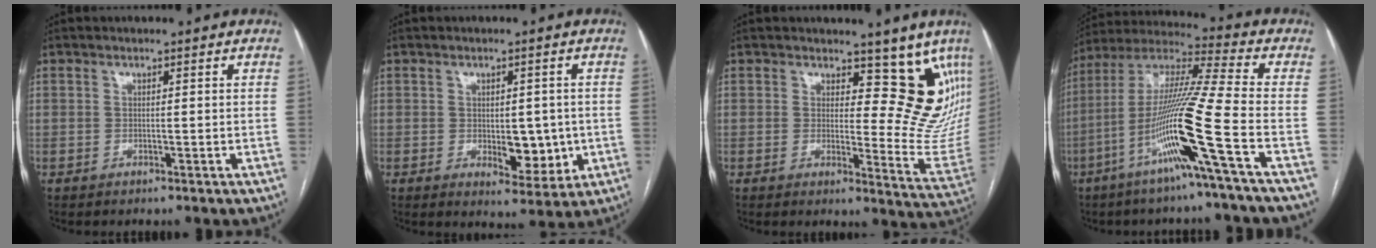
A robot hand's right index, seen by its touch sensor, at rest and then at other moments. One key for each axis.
{"total": 6.6, "fx": -0.8, "fy": 3.4, "fz": 5.6, "tx": -0.066, "ty": -0.002, "tz": 0.002}
{"total": 12.2, "fx": 8.8, "fy": 5.1, "fz": 6.8, "tx": -0.051, "ty": -0.033, "tz": 0.087}
{"total": 17.1, "fx": -6.6, "fy": -2.1, "fz": 15.6, "tx": -0.309, "ty": -0.012, "tz": -0.131}